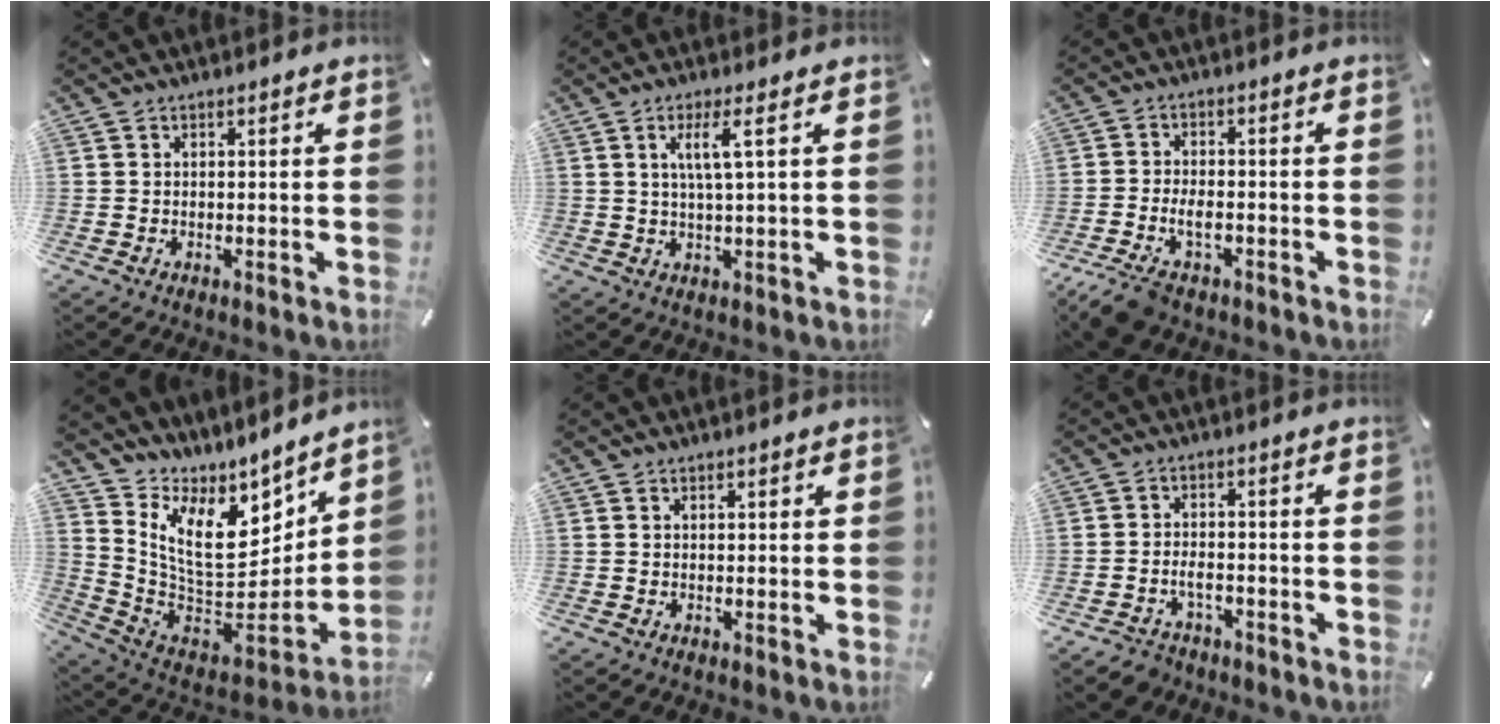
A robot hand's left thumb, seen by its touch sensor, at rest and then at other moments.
{"total": 6.0, "force": [1.7, 0.3, 5.7], "torque": [-0.115, -0.002, 0.025]}
{"total": 6.8, "force": [-3.3, 3.7, 4.7], "torque": [-0.100, 0.008, -0.059]}
{"total": 14.0, "force": [7.3, 9.0, 7.9], "torque": [-0.149, -0.087, 0.137]}
{"total": 0.8, "force": [0.5, 0.3, 0.6], "torque": [-0.012, 0.001, 0.008]}
{"total": 3.4, "force": [-2.0, 2.2, 1.7], "torque": [-0.037, 0.008, -0.038]}